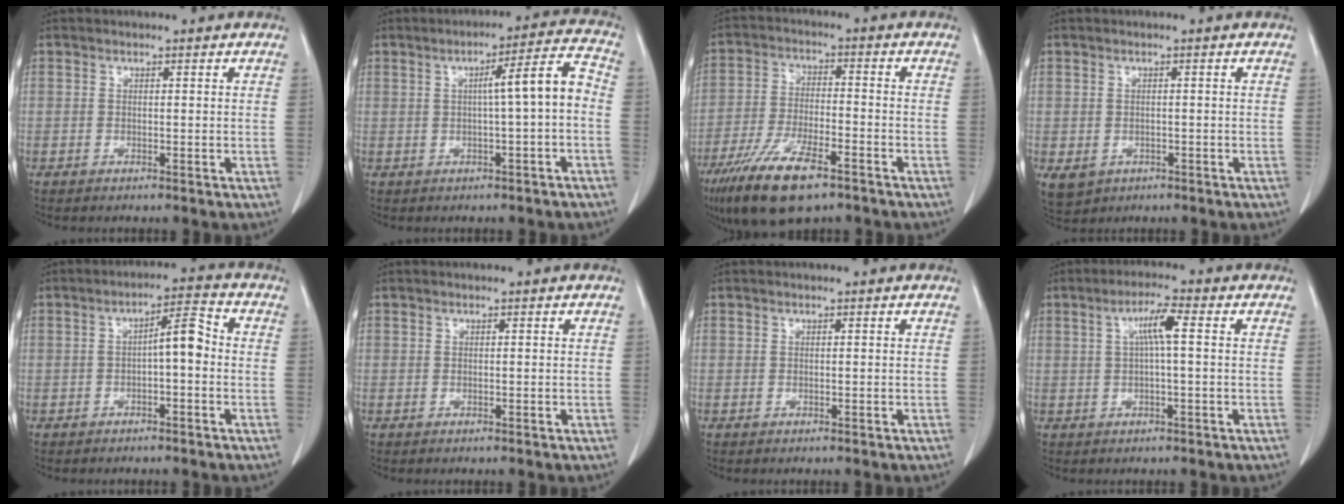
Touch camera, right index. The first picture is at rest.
{"total": 7.5, "force": [-0.4, 0.5, 7.5], "torque": [-0.109, 0.024, -0.005]}
{"total": 13.6, "force": [-8.8, 3.9, 9.6], "torque": [-0.191, -0.021, -0.156]}
{"total": 6.5, "force": [-2.6, 5.4, 2.4], "torque": [-0.060, 0.000, -0.026]}
{"total": 5.7, "force": [-0.5, 1.6, 5.4], "torque": [-0.088, 0.031, -0.008]}
{"total": 0.0}
{"total": 0.0}
{"total": 5.1, "force": [1.0, 0.6, 4.9], "torque": [-0.095, 0.013, 0.020]}